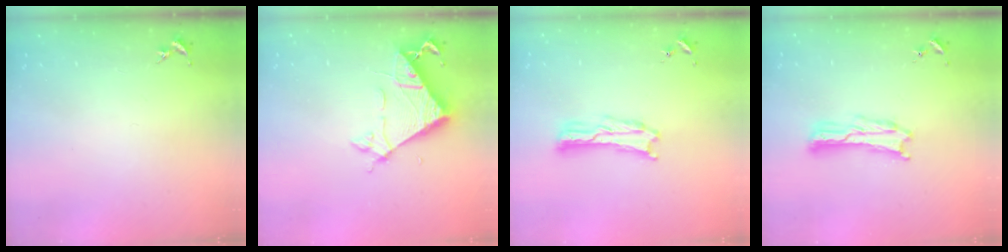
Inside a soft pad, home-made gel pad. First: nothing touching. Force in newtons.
{"total": 6.8, "press": 6.8, "slide": 0.6}
{"total": 1.6, "press": 1.6, "slide": 0.3}
{"total": 2.4, "press": 2.4, "slide": 0.3}